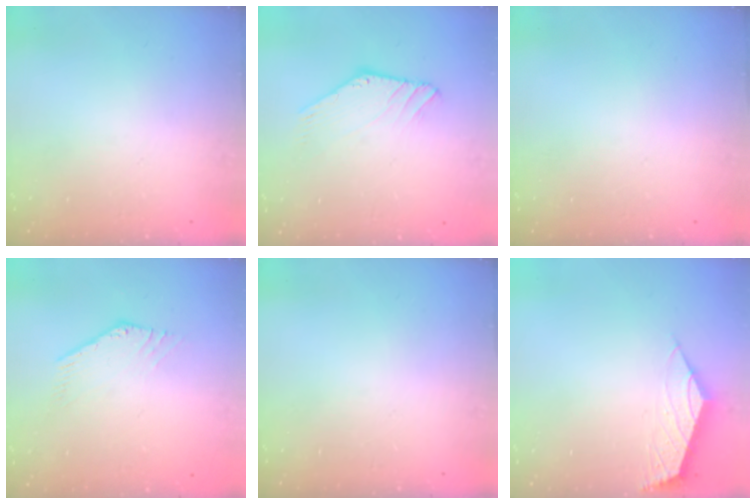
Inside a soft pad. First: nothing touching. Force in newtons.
{"total": 1.2, "press": 1.2, "slide": 0.1}
{"total": 0.0}
{"total": 0.8, "press": 0.7, "slide": 0.4}
{"total": 0.0}
{"total": 2.4, "press": 2.3, "slide": 0.7}